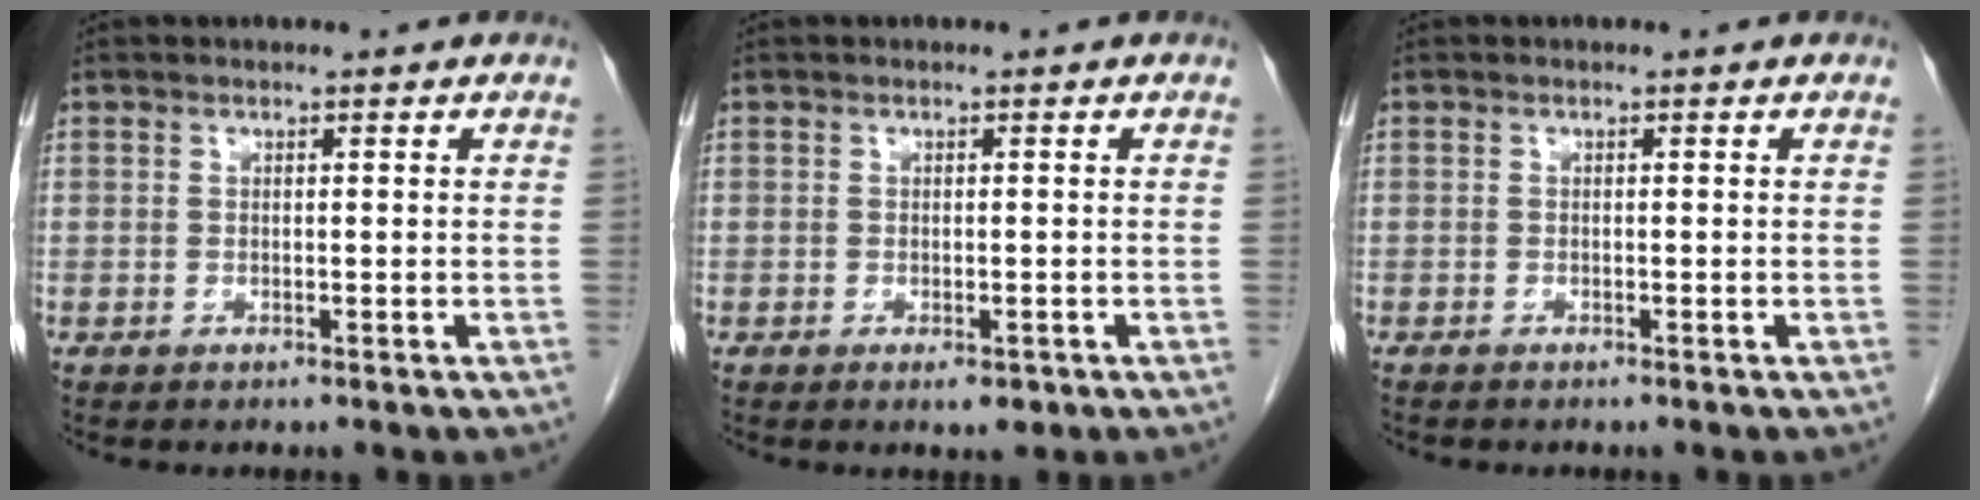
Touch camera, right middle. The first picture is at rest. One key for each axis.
{"total": 2.0, "fx": -1.0, "fy": 0.8, "fz": 1.4, "tx": -0.020, "ty": -0.001, "tz": -0.009}
{"total": 0.5, "fx": -0.5, "fy": 0.1, "fz": 0.1, "tx": -0.009, "ty": -0.001, "tz": -0.009}